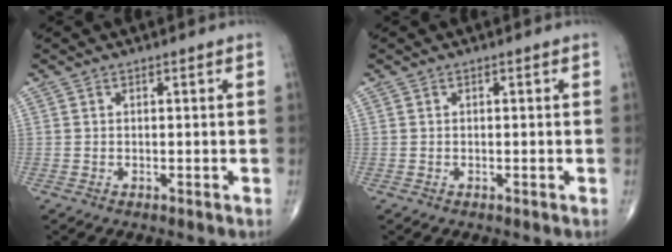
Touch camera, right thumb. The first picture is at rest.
{"total": 0.0}